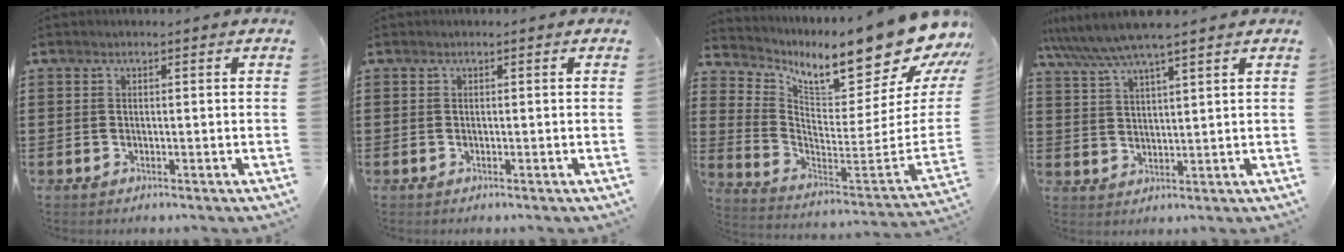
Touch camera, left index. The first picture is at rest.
{"total": 0.0}
{"total": 12.4, "force": [10.2, 2.0, 6.8], "torque": [-0.115, -0.102, 0.161]}
{"total": 6.2, "force": [5.3, 0.2, 3.2], "torque": [-0.078, -0.018, 0.092]}